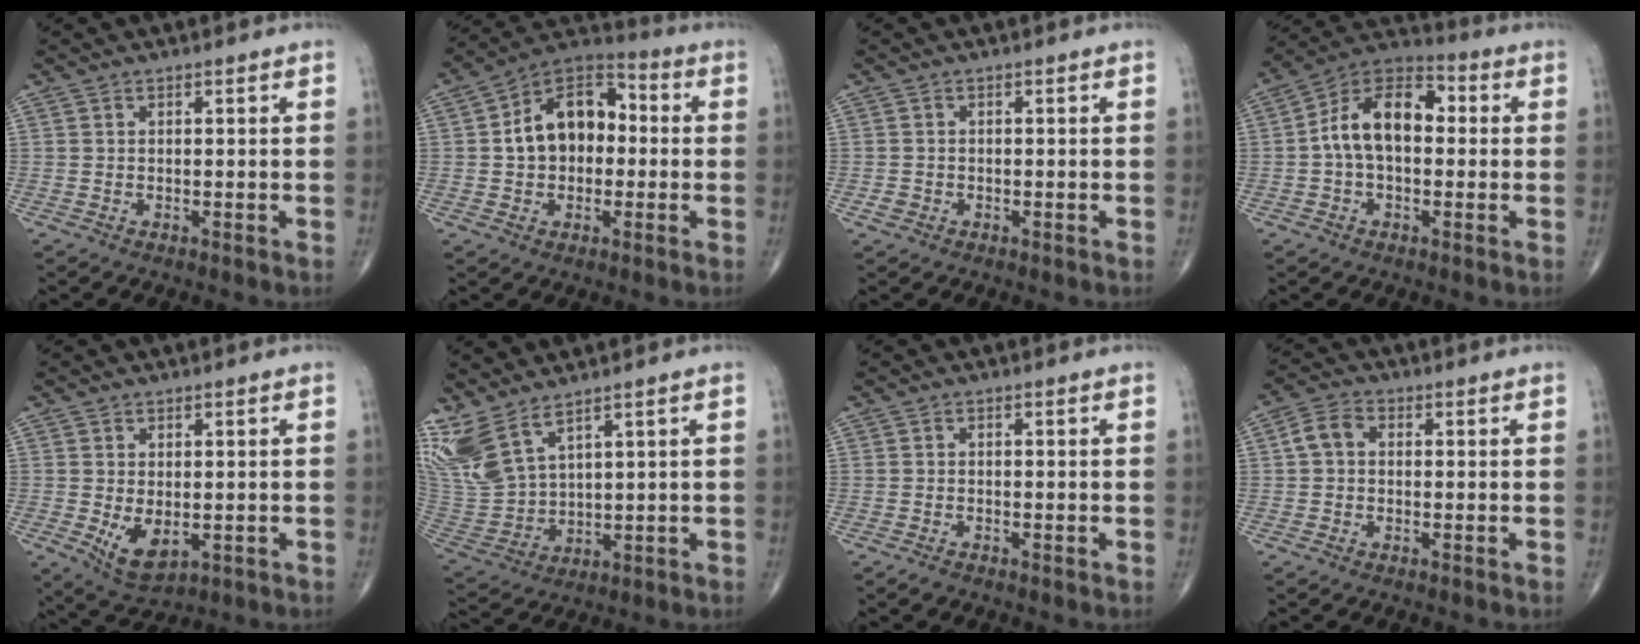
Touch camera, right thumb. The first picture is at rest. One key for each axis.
{"total": 14.2, "fx": 0.6, "fy": 9.7, "fz": 10.3, "tx": -0.132, "ty": 0.036, "tz": -0.004}
{"total": 1.4, "fx": -0.6, "fy": 1.2, "fz": 0.5, "tx": -0.008, "ty": 0.005, "tz": -0.010}
{"total": 13.4, "fx": 0.7, "fy": 8.2, "fz": 10.6, "tx": -0.168, "ty": 0.040, "tz": -0.004}
{"total": 6.2, "fx": -1.0, "fy": 3.6, "fz": 5.0, "tx": -0.079, "ty": -0.014, "tz": -0.002}
{"total": 12.4, "fx": 8.5, "fy": 4.8, "fz": 7.6, "tx": -0.172, "ty": -0.039, "tz": 0.197}
{"total": 1.0, "fx": -0.7, "fy": 0.5, "fz": 0.5, "tx": -0.009, "ty": -0.002, "tz": -0.016}
{"total": 4.2, "fx": 0.2, "fy": 3.1, "fz": 2.8, "tx": -0.050, "ty": 0.014, "tz": -0.004}